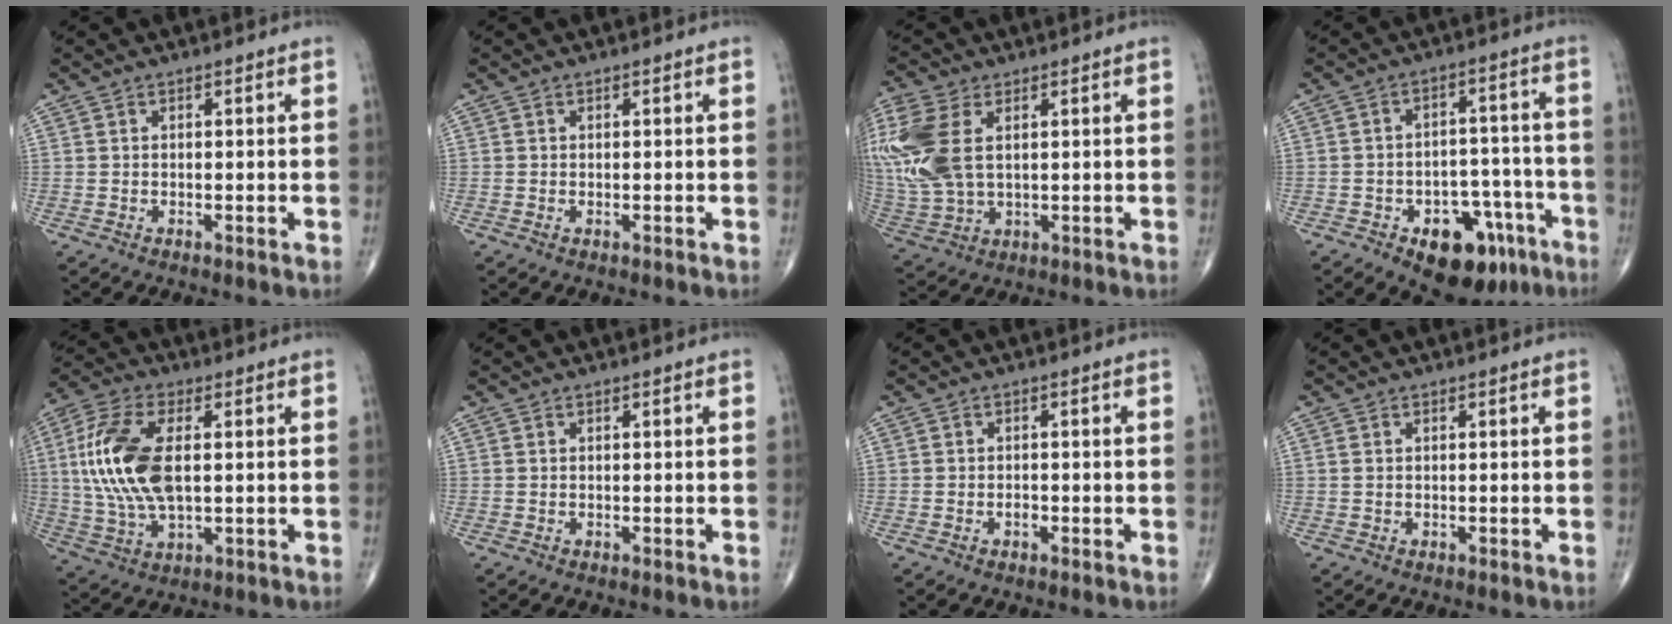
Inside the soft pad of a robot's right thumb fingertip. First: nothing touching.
{"total": 0.0}
{"total": 16.2, "force": [3.8, 9.6, 12.4], "torque": [-0.320, -0.004, 0.080]}
{"total": 14.2, "force": [-7.8, 8.2, 8.6], "torque": [-0.081, 0.055, -0.103]}
{"total": 16.0, "force": [1.8, 7.9, 13.8], "torque": [-0.301, 0.001, 0.035]}
{"total": 0.0}
{"total": 1.2, "force": [-0.6, 0.8, 0.8], "torque": [-0.011, 0.003, -0.010]}
{"total": 0.5, "force": [0.1, 0.4, 0.4], "torque": [-0.012, 0.006, 0.005]}